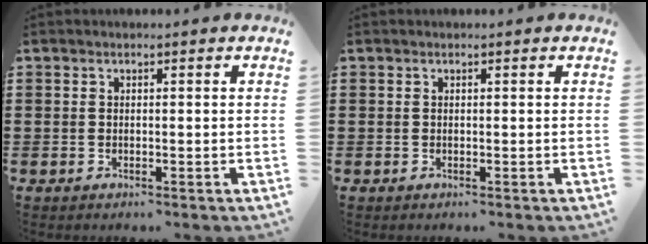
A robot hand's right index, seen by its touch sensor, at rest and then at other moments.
{"total": 0.0}